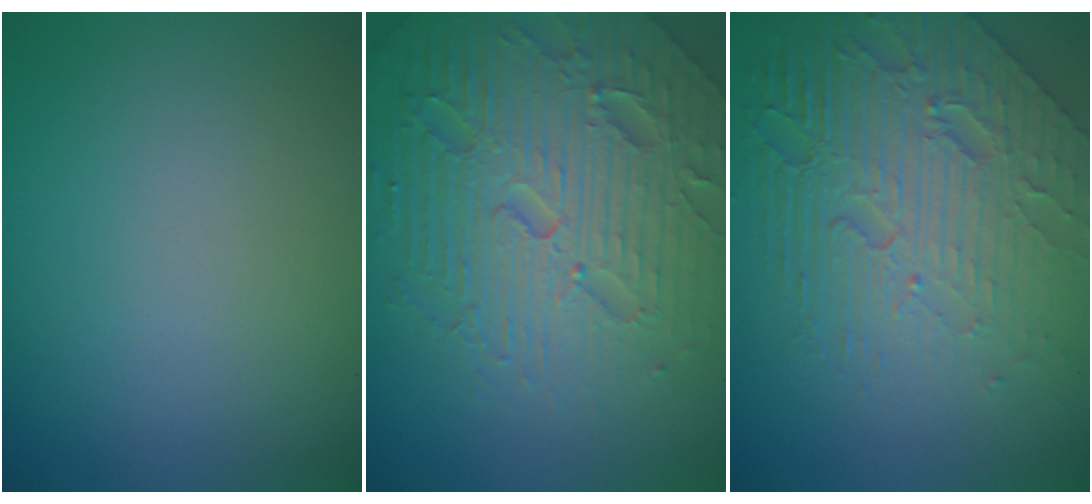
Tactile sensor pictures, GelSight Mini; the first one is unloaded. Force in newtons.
{"total": 7.3, "press": 7.1, "slide": 1.5}
{"total": 8.1, "press": 5.6, "slide": 5.9}